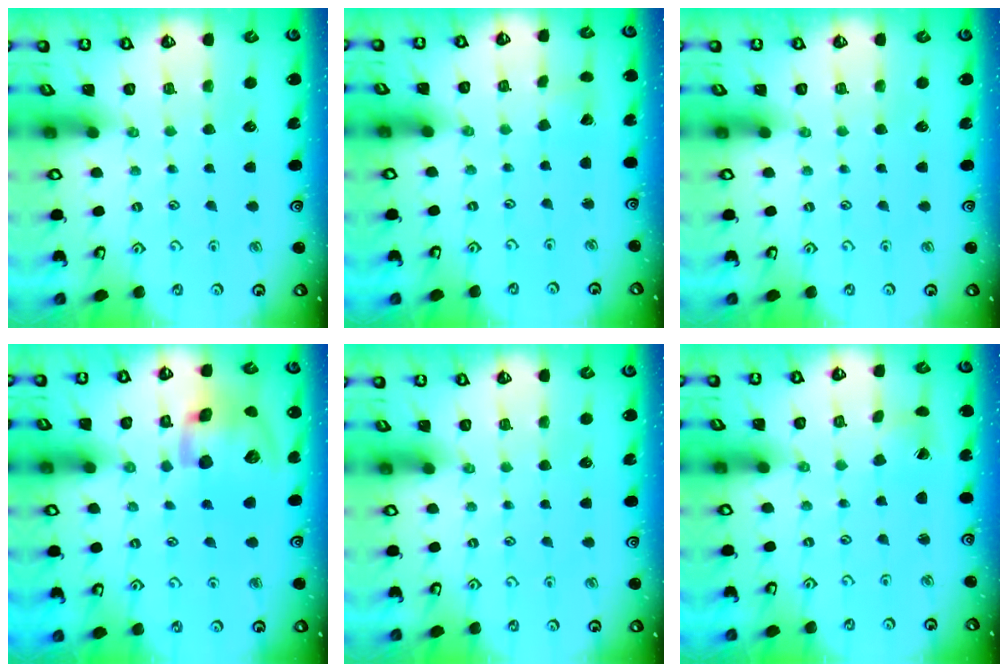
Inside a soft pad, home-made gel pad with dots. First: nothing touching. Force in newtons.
{"total": 2.3, "press": 2.3, "slide": 0.1}
{"total": 0.0}
{"total": 18.2, "press": 18.0, "slide": 2.8}
{"total": 0.0}
{"total": 2.2, "press": 2.2, "slide": 0.2}